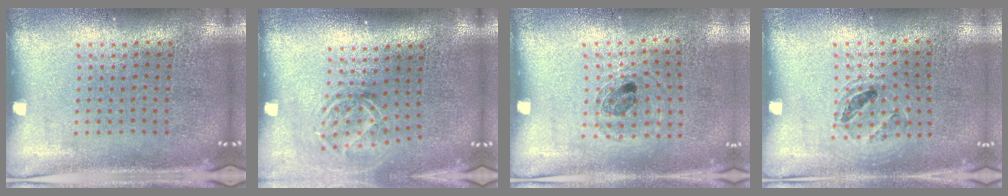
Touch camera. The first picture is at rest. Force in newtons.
{"total": 1.7, "press": 1.3, "slide": 1.2}
{"total": 0.8, "press": 0.8, "slide": 0.3}
{"total": 1.0, "press": 1.0, "slide": 0.1}